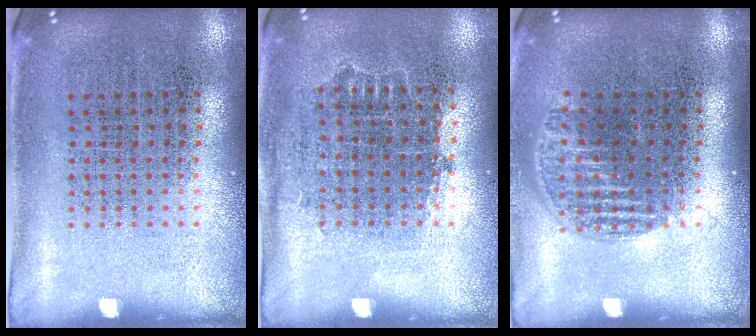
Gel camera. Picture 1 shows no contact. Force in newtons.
{"total": 0.8, "press": 0.7, "slide": 0.3}
{"total": 1.2, "press": 1.0, "slide": 0.6}